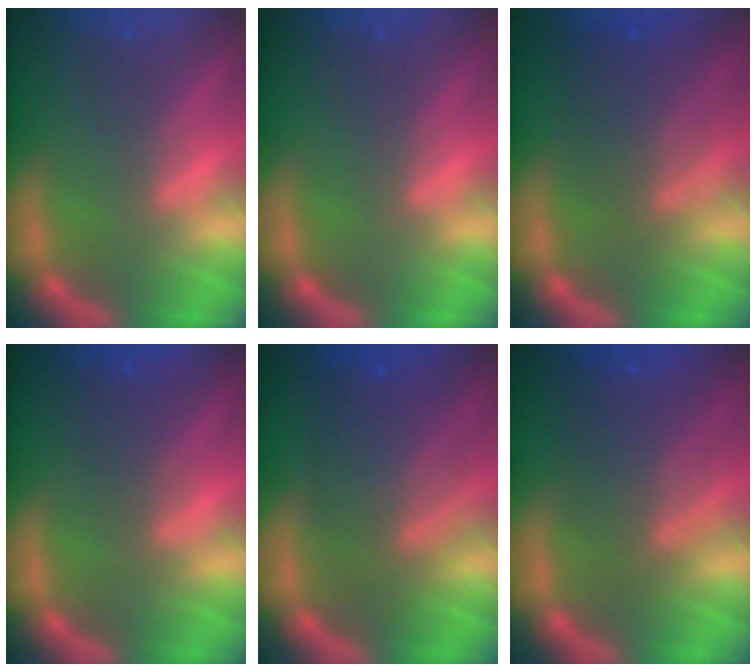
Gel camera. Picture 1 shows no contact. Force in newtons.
{"total": 0.0}
{"total": 5.1}
{"total": 2.4}
{"total": 7.5}
{"total": 6.0}